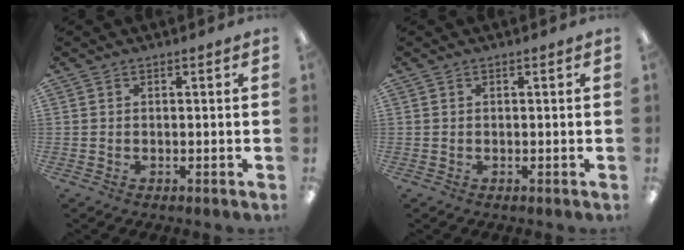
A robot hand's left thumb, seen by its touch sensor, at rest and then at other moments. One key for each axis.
{"total": 0.0}